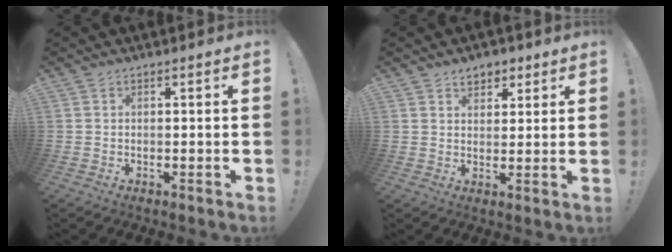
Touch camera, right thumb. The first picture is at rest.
{"total": 4.8, "force": [3.0, 3.5, 1.4], "torque": [-0.003, -0.014, 0.052]}